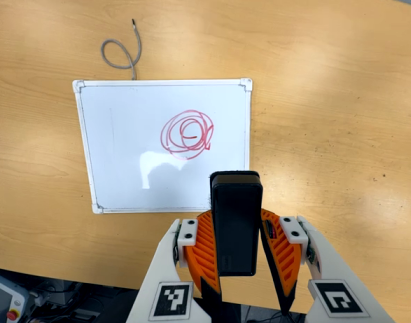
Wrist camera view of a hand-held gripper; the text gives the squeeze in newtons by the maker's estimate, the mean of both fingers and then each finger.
{"total": 7.2, "left": 5.5, "right": 8.8}